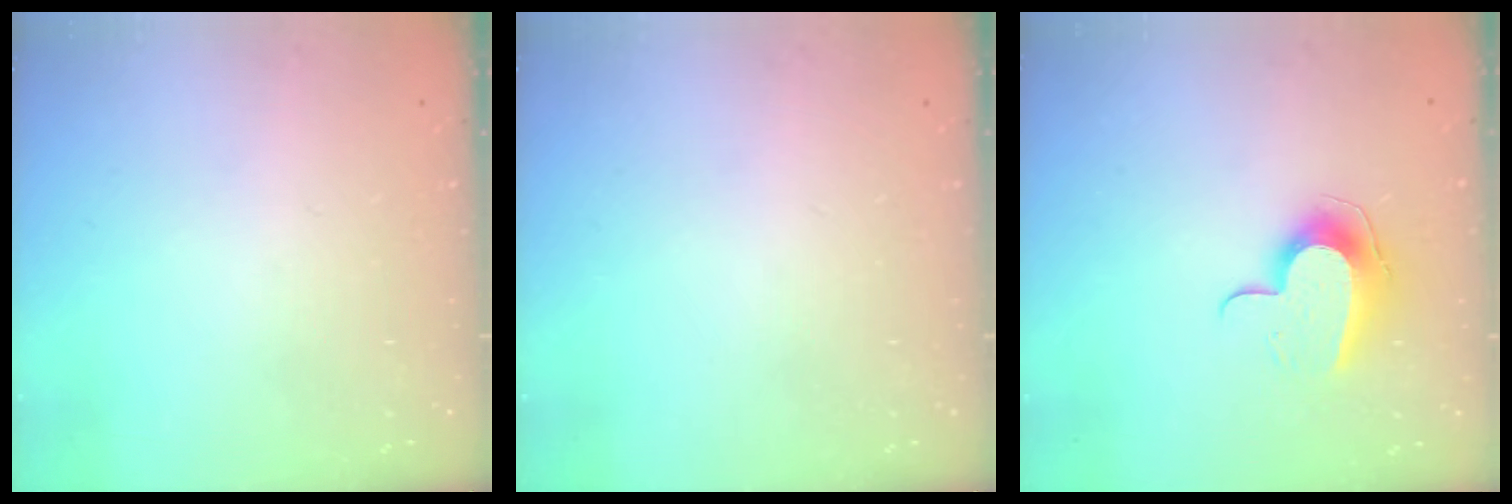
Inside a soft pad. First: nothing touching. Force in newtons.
{"total": 0.0}
{"total": 10.5, "press": 10.5, "slide": 0.1}